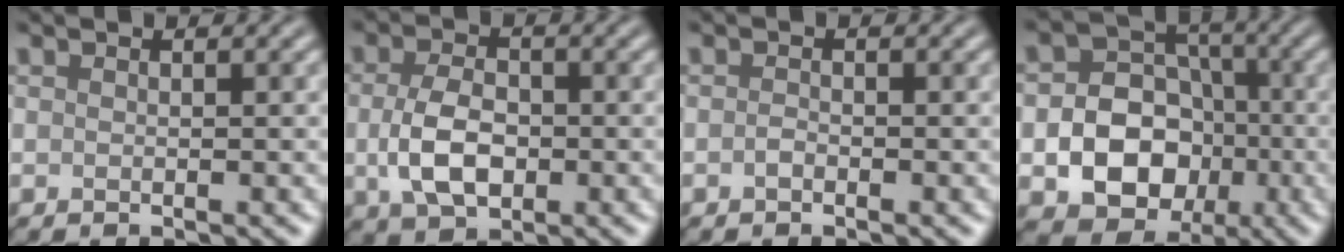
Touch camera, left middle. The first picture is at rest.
{"total": 4.9, "force": [-0.6, 3.1, 3.7], "torque": [-0.079, -0.005, -0.012]}
{"total": 0.6, "force": [-0.4, 0.3, 0.4], "torque": [-0.010, 0.001, -0.008]}
{"total": 8.8, "force": [-2.2, 7.2, 4.5], "torque": [-0.053, -0.011, -0.055]}